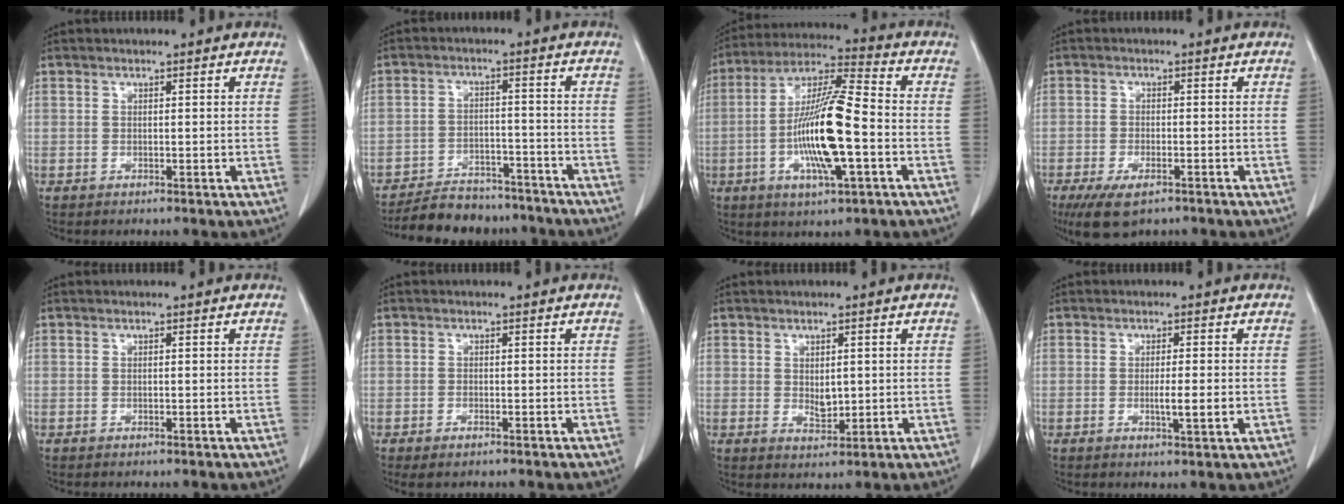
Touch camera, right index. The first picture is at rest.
{"total": 12.1, "force": [-11.1, 4.2, 2.8], "torque": [-0.036, 0.008, -0.157]}
{"total": 15.4, "force": [-3.2, 1.9, 15.0], "torque": [-0.288, 0.001, -0.059]}
{"total": 6.6, "force": [-4.4, 2.5, 4.2], "torque": [-0.078, -0.011, -0.071]}
{"total": 0.0}
{"total": 1.9, "force": [-1.3, 0.7, 1.2], "torque": [-0.025, -0.002, -0.016]}
{"total": 2.7, "force": [0.4, 1.5, 2.2], "torque": [-0.037, -0.006, 0.015]}
{"total": 3.5, "force": [-0.5, 0.1, 3.5], "torque": [-0.058, -0.004, -0.007]}